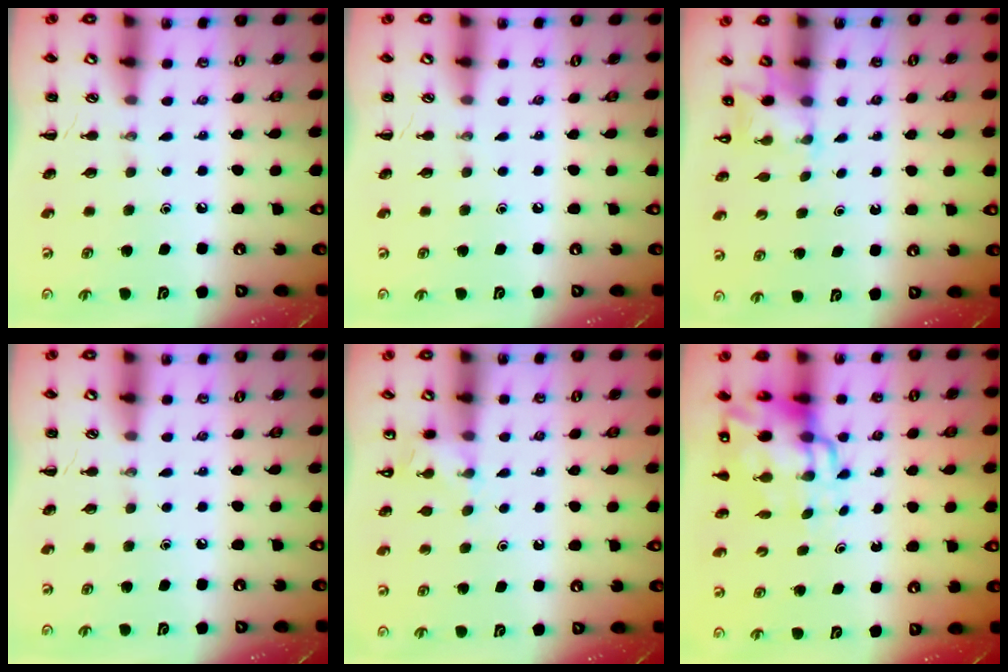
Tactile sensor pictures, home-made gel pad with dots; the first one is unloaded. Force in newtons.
{"total": 0.0}
{"total": 2.7, "press": 2.6, "slide": 0.9}
{"total": 0.0}
{"total": 4.7, "press": 4.4, "slide": 1.6}
{"total": 10.6, "press": 10.1, "slide": 3.2}